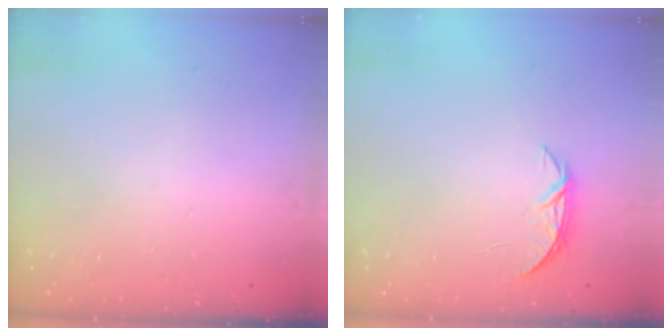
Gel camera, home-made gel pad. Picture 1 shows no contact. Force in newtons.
{"total": 4.2, "press": 4.2, "slide": 0.5}